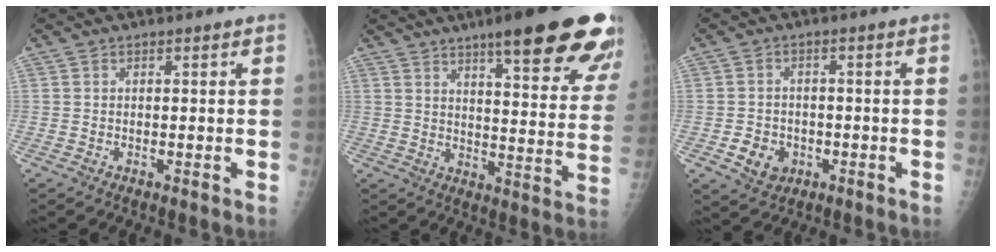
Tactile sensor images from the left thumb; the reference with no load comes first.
{"total": 24.3, "force": [16.2, 4.6, 17.6], "torque": [-0.206, -0.061, 0.207]}
{"total": 5.3, "force": [-1.8, 4.5, 2.3], "torque": [-0.023, 0.008, -0.021]}